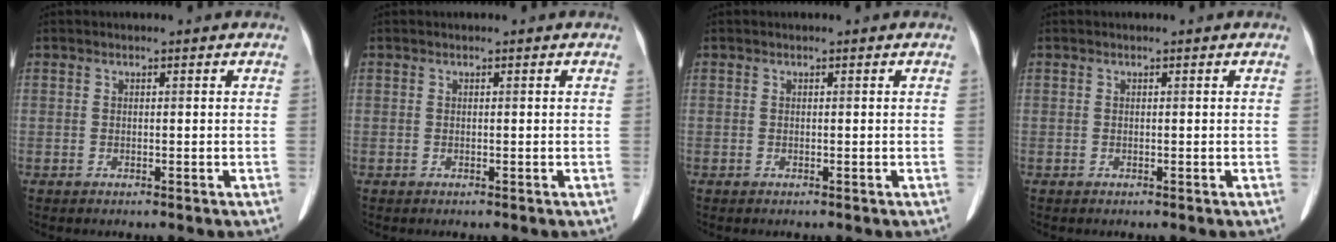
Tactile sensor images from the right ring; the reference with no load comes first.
{"total": 0.0}
{"total": 0.0}
{"total": 0.0}